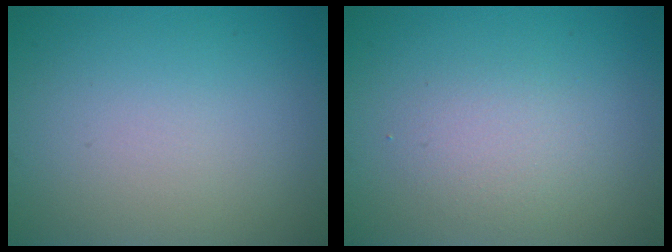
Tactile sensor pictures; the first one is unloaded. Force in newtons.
{"total": 1.9, "press": 1.9, "slide": 0.0}